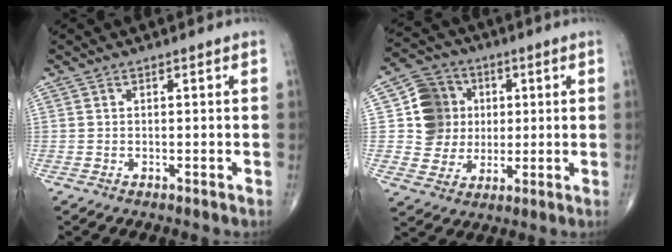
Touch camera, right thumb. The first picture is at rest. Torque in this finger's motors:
{"motor_torque": [-0.82, 0.87, -0.04, 0.00, 0.02]}